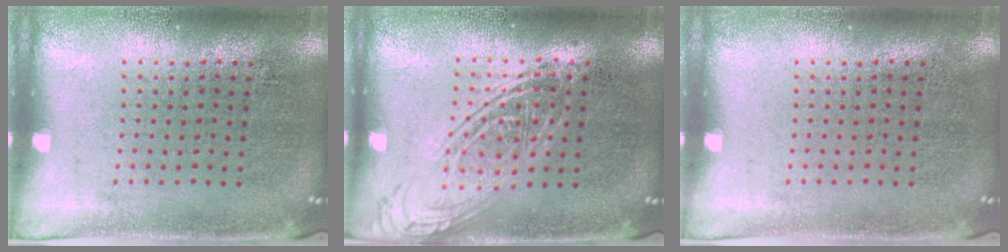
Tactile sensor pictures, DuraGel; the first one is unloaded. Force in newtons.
{"total": 2.4, "press": 2.4, "slide": 0.3}
{"total": 0.0}